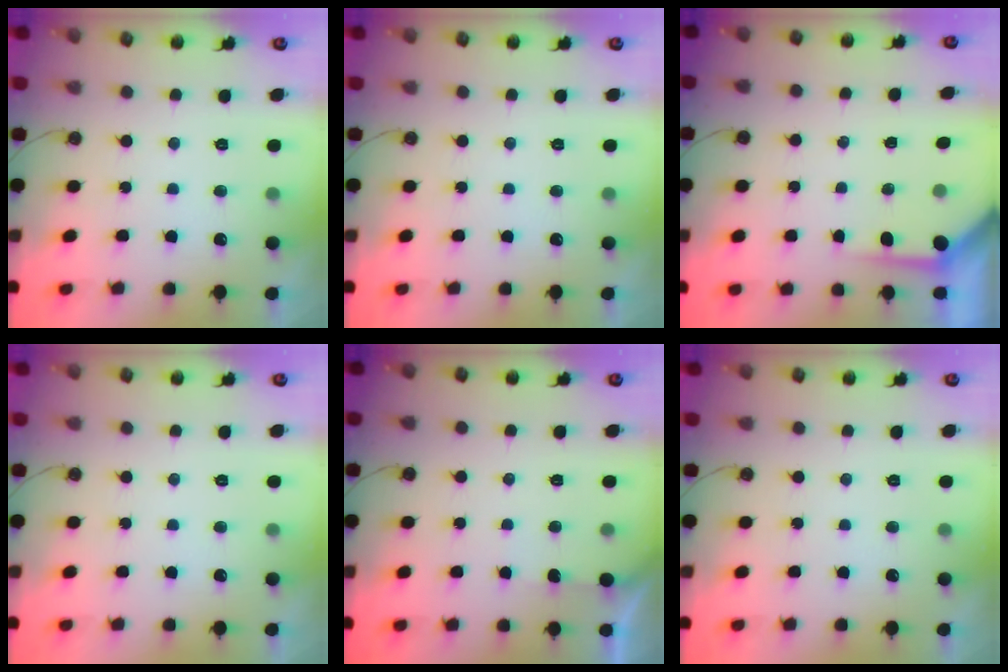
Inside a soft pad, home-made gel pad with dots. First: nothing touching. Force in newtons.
{"total": 0.0}
{"total": 3.5, "press": 3.4, "slide": 0.3}
{"total": 0.0}
{"total": 2.5, "press": 2.5, "slide": 0.4}
{"total": 0.0}